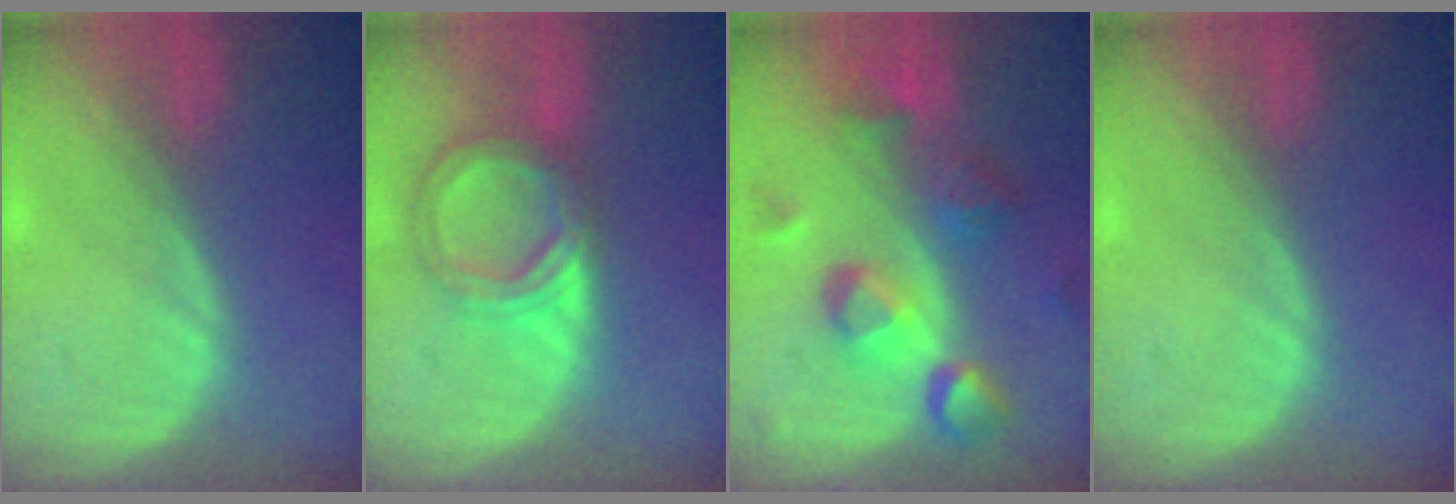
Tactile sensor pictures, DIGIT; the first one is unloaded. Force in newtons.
{"total": 6.7, "press": 6.2, "slide": 2.5}
{"total": 9.2, "press": 8.3, "slide": 4.0}
{"total": 0.0}